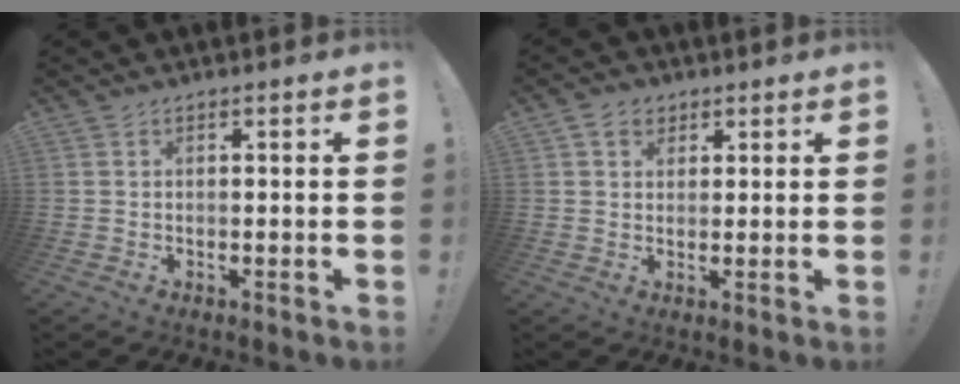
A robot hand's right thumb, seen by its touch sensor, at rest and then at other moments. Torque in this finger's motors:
{"motor_torque": [-0.01, 0.01, 0.02, -0.03, 0.00]}